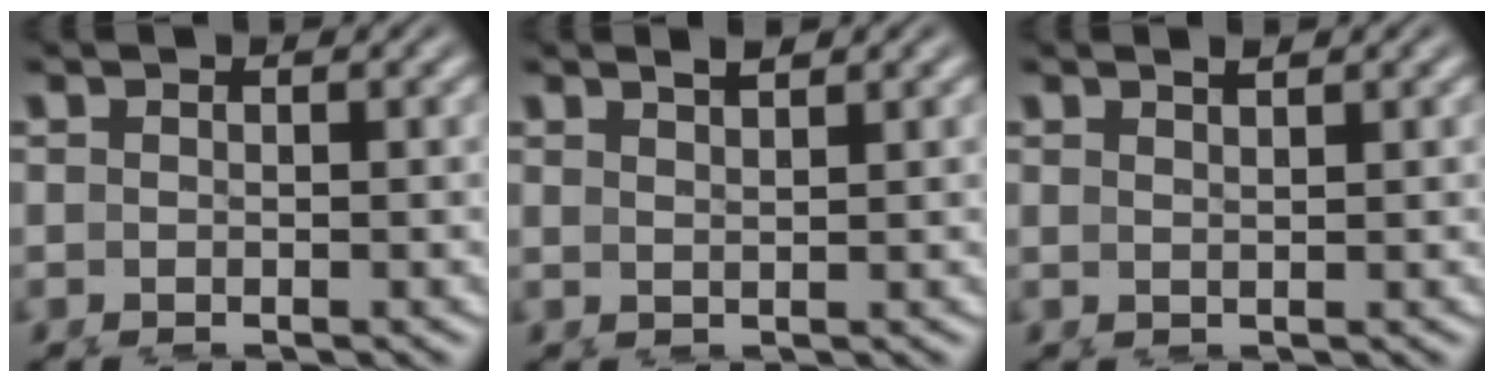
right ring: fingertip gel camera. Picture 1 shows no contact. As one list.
[{"total": 1.9, "force": [1.7, -0.1, 0.9], "torque": [-0.011, -0.003, 0.037]}, {"total": 1.3, "force": [1.2, -0.3, 0.5], "torque": [-0.004, -0.004, 0.027]}]